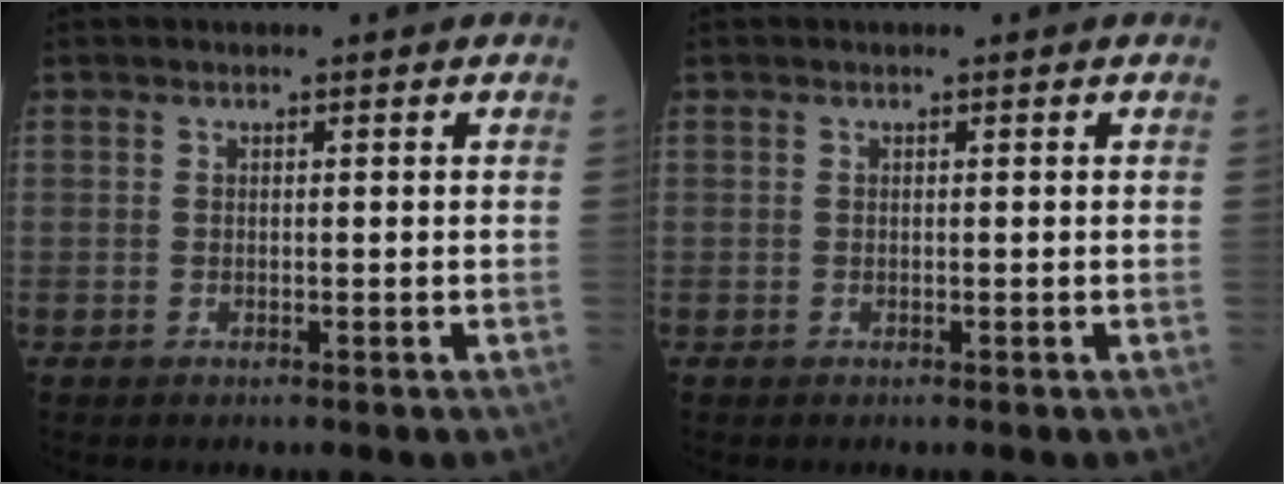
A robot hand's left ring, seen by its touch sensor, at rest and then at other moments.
{"total": 0.0}